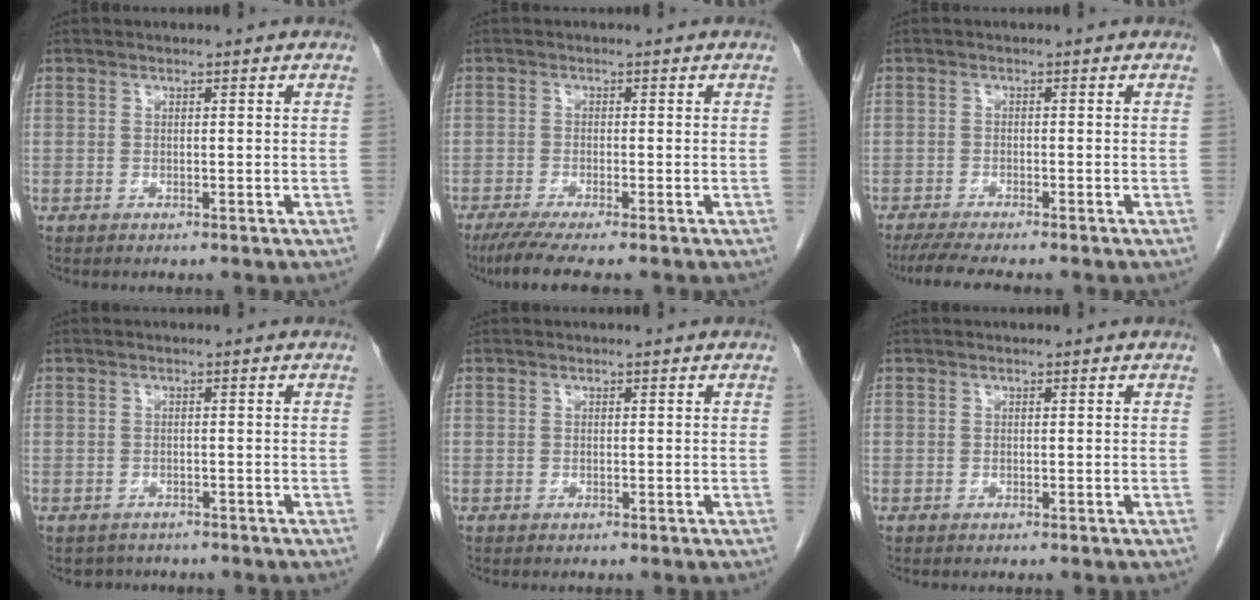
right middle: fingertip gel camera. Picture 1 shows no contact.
{"total": 5.9, "force": [-4.7, -0.1, 3.6], "torque": [-0.057, -0.015, -0.079]}
{"total": 7.4, "force": [-6.2, 0.8, 3.9], "torque": [-0.057, -0.016, -0.098]}
{"total": 2.5, "force": [-2.1, 1.2, -0.2], "torque": [-0.002, 0.001, -0.031]}
{"total": 0.0}
{"total": 0.0}